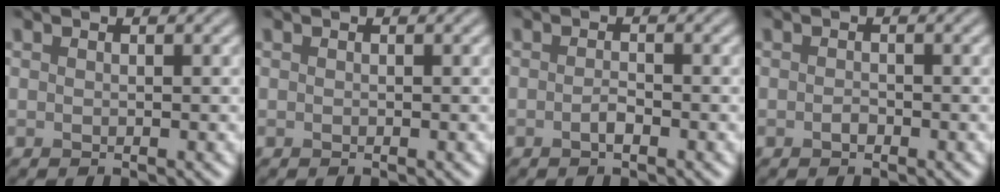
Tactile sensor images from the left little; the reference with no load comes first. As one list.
[{"total": 0.0}, {"total": 1.0, "force": [-0.5, 0.3, 0.8], "torque": [-0.018, 0.001, -0.010]}, {"total": 0.7, "force": [-0.4, 0.4, 0.5], "torque": [-0.009, 0.000, -0.007]}]